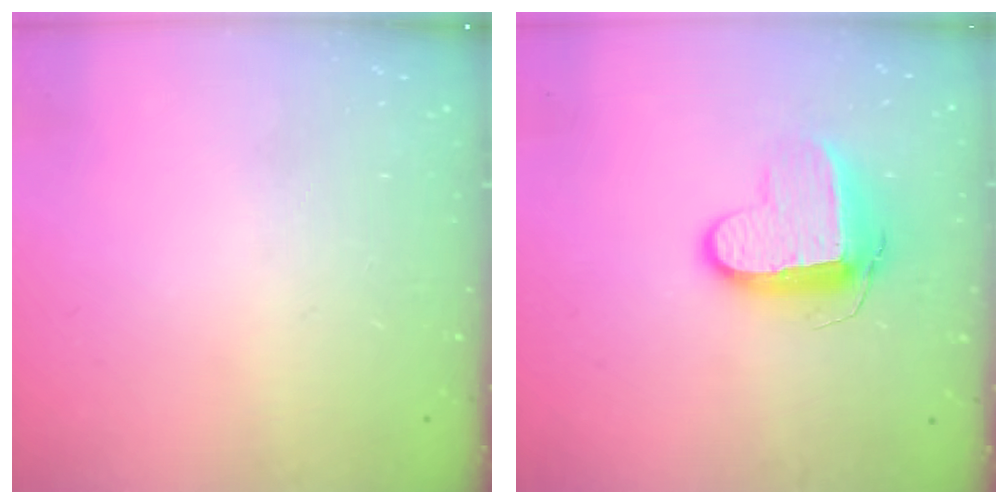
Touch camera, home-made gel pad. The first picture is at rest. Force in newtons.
{"total": 10.4, "press": 10.4, "slide": 0.5}